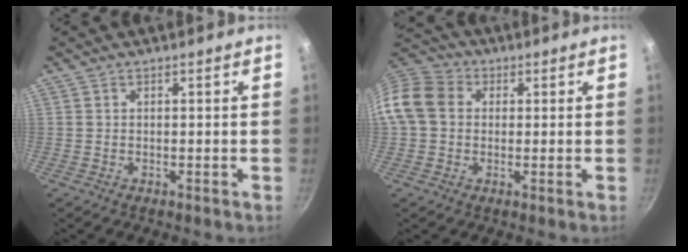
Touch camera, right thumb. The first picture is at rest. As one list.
[{"total": 11.7, "force": [1.0, 9.6, 6.5], "torque": [-0.109, 0.027, -0.001]}]